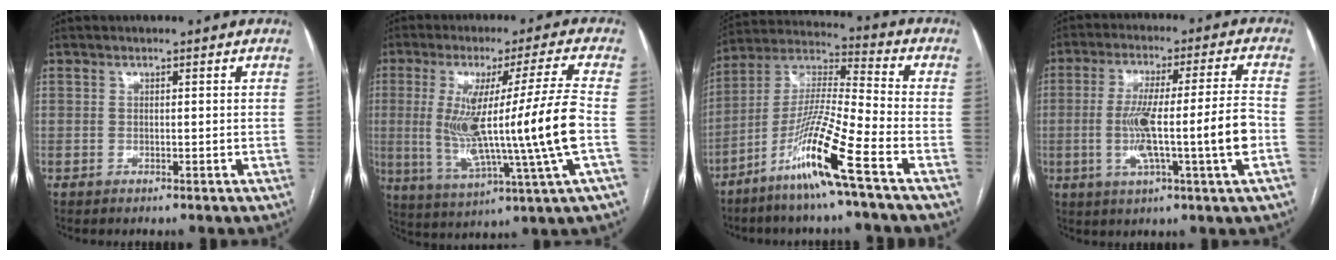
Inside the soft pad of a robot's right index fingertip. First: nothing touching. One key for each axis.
{"total": 17.2, "fx": -0.6, "fy": -1.6, "fz": 17.1, "tx": -0.316, "ty": -0.011, "tz": -0.013}
{"total": 14.2, "fx": -7.7, "fy": -1.1, "fz": 11.9, "tx": -0.239, "ty": -0.025, "tz": -0.154}
{"total": 13.4, "fx": -2.5, "fy": -0.6, "fz": 13.2, "tx": -0.235, "ty": 0.006, "tz": -0.043}